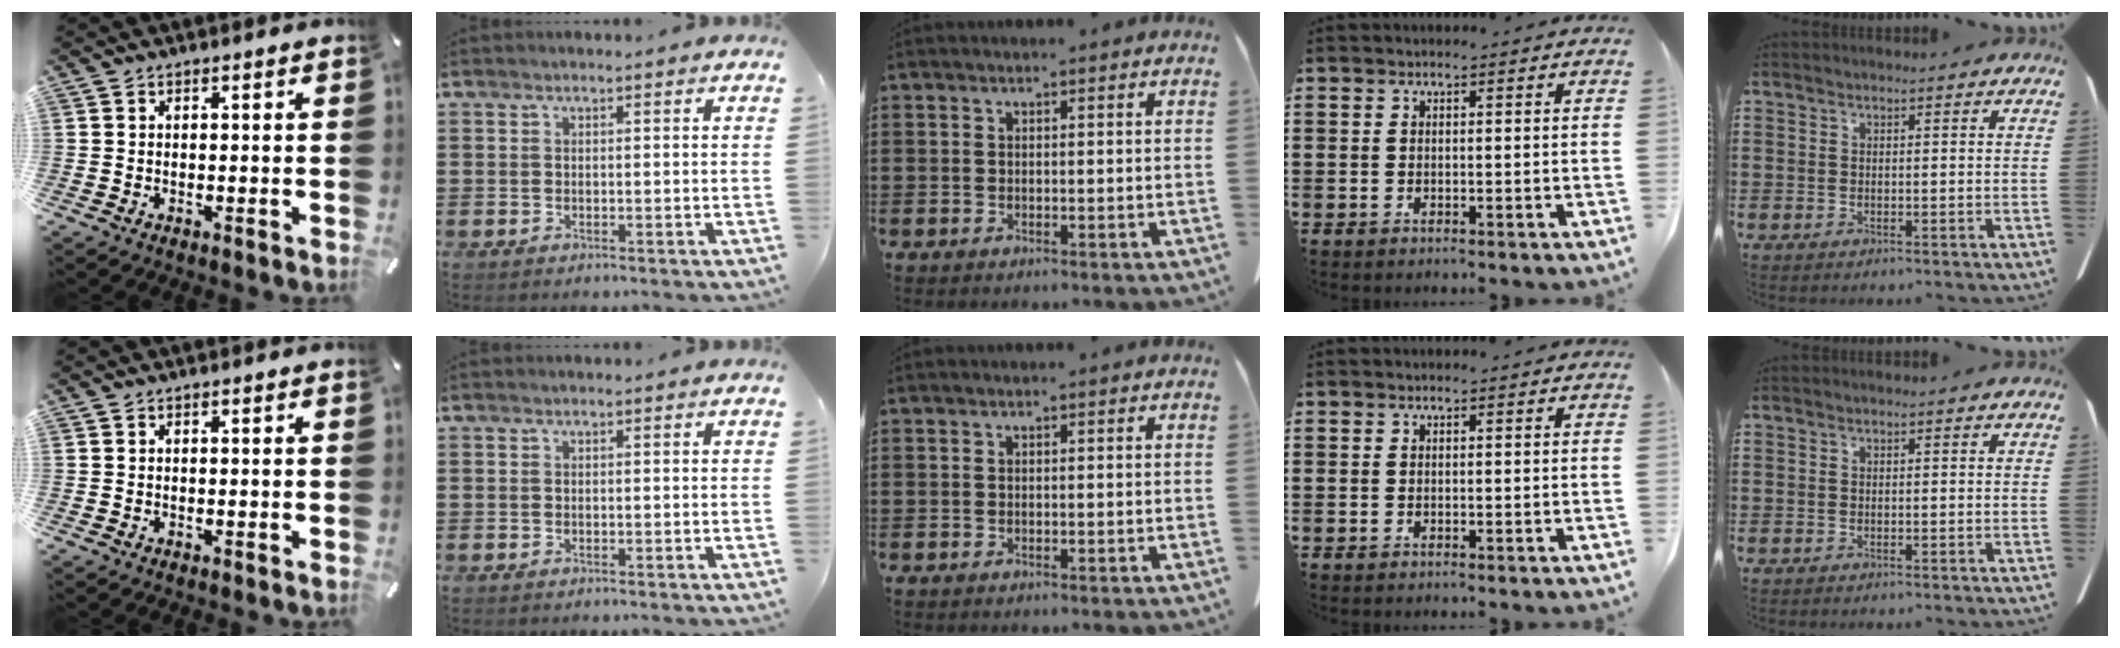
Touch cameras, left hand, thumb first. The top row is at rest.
{}